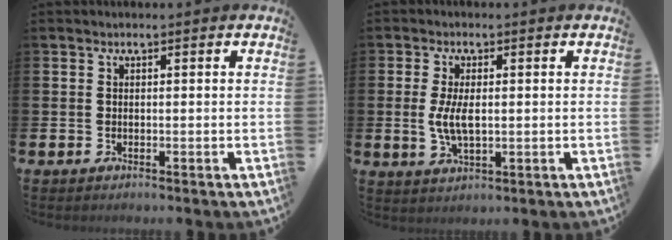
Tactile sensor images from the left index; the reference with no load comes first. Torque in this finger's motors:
{"motor_torque": [1.44, 0.03, 0.26, 0.21]}